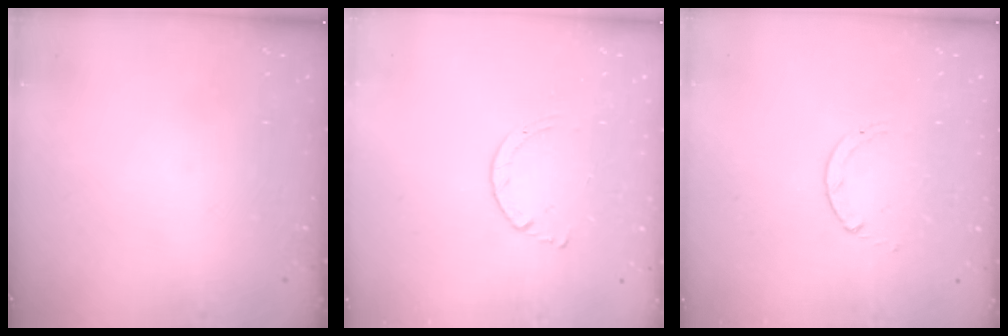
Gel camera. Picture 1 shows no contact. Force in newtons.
{"total": 1.7, "press": 1.7, "slide": 0.2}
{"total": 0.7, "press": 0.7, "slide": 0.1}